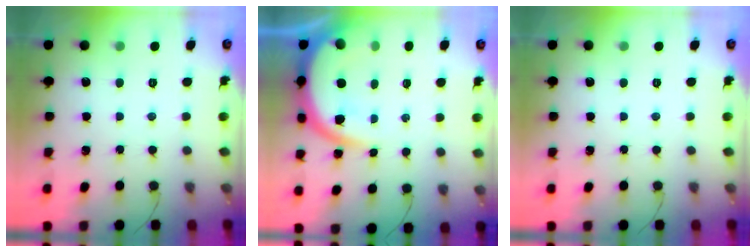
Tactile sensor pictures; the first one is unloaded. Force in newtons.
{"total": 11.6, "press": 11.6, "slide": 1.2}
{"total": 0.0}